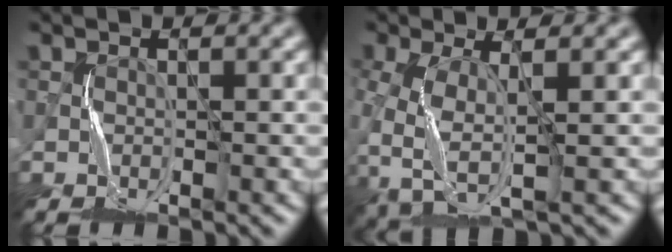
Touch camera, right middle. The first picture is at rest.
{"total": 5.6, "force": [-1.8, 2.6, 4.6], "torque": [-0.128, -0.011, -0.038]}